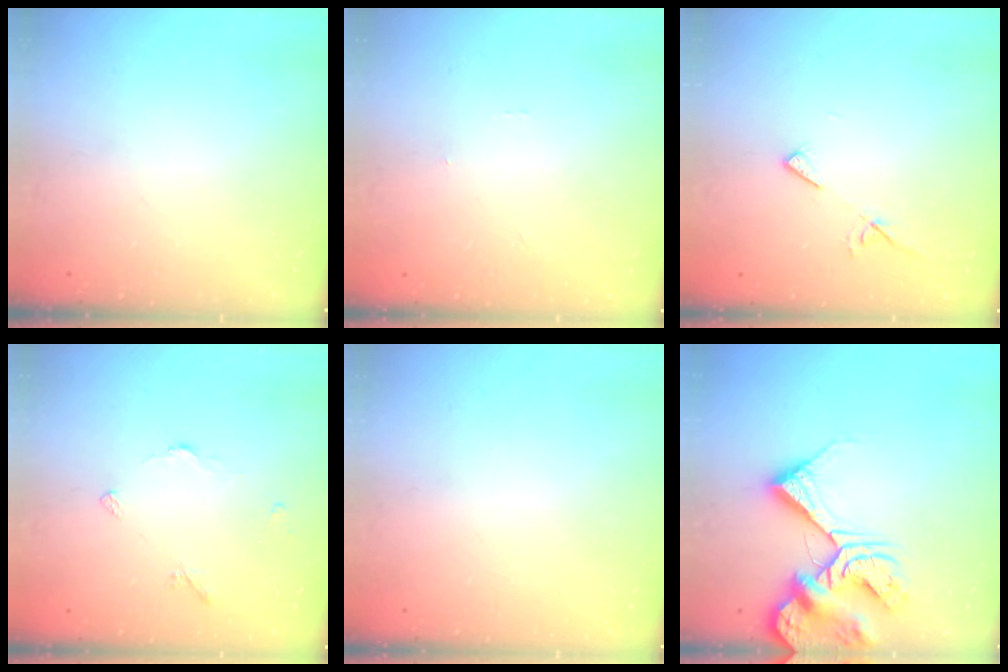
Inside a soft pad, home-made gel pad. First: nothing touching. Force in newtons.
{"total": 0.0}
{"total": 6.2, "press": 6.2, "slide": 0.7}
{"total": 4.0, "press": 4.0, "slide": 0.6}
{"total": 2.0, "press": 2.0, "slide": 0.1}
{"total": 13.4, "press": 13.4, "slide": 1.5}